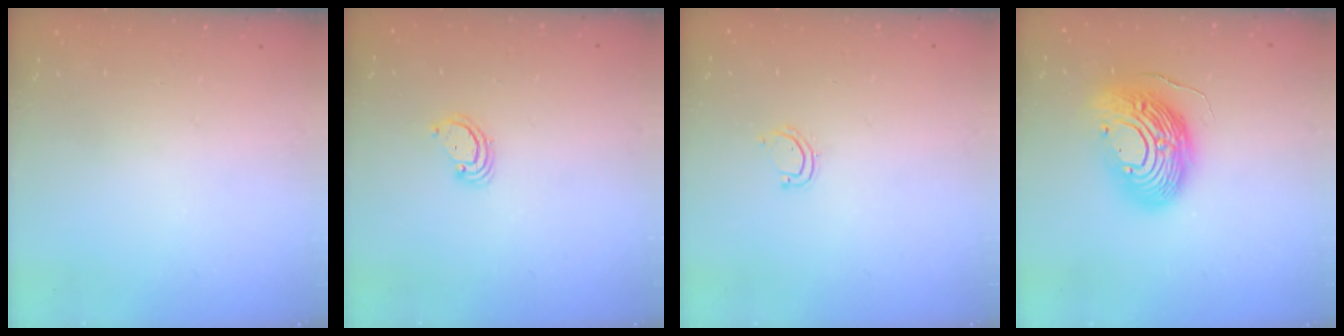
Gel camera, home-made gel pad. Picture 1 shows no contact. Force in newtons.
{"total": 2.6, "press": 2.6, "slide": 0.2}
{"total": 4.3, "press": 4.3, "slide": 0.4}
{"total": 17.4, "press": 17.3, "slide": 1.8}